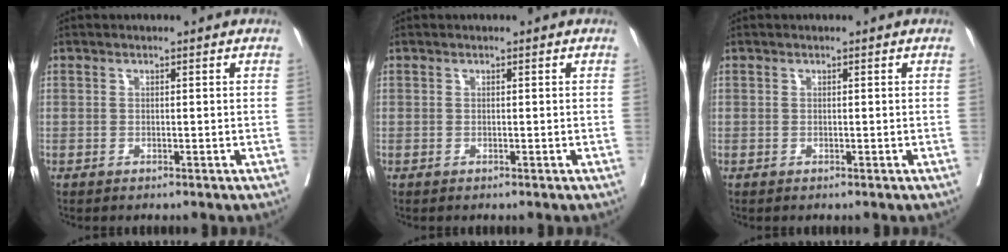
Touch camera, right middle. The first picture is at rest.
{"total": 0.0}
{"total": 0.0}